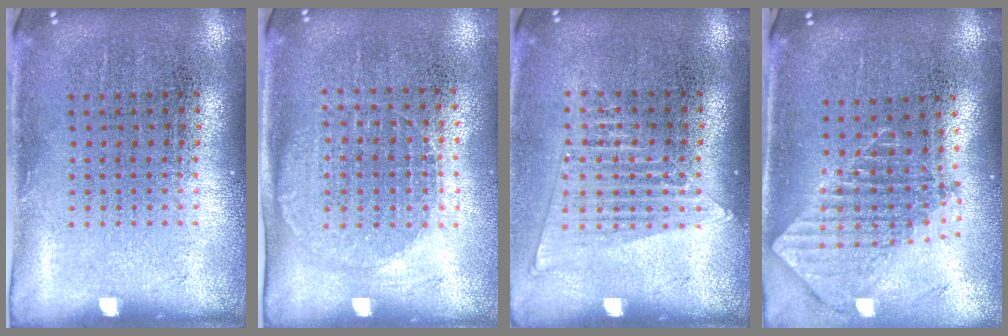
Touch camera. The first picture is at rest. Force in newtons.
{"total": 1.2, "press": 1.1, "slide": 0.6}
{"total": 1.4, "press": 1.2, "slide": 0.5}
{"total": 1.9, "press": 1.5, "slide": 1.2}